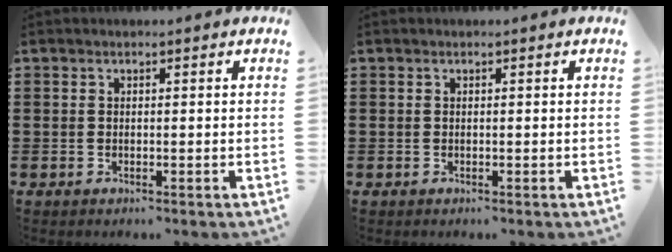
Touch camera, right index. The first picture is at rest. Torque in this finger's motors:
{"motor_torque": [0.92, 1.21, 0.00, 0.01]}